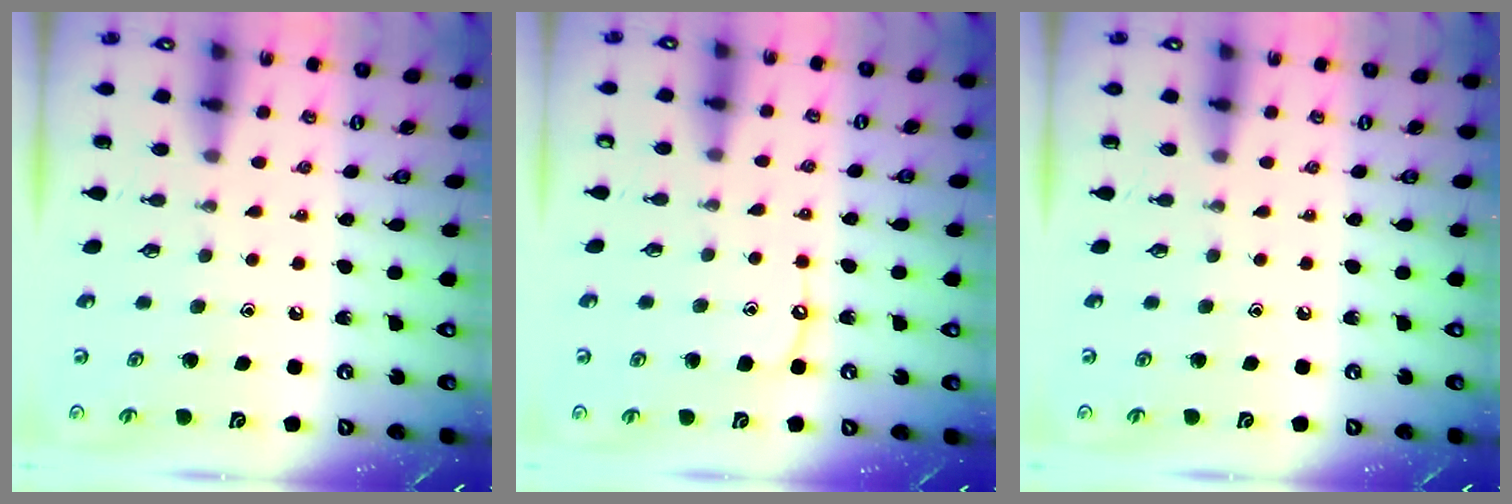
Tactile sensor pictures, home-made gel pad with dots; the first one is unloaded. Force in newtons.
{"total": 5.2, "press": 5.2, "slide": 0.5}
{"total": 0.0}